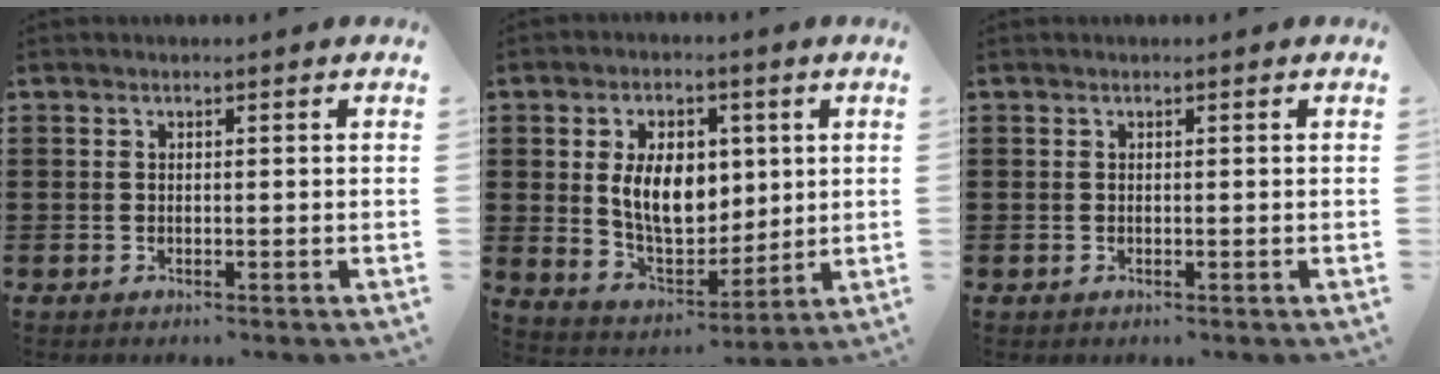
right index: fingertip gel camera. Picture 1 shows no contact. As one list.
[{"total": 9.6, "force": [1.7, 6.3, 7.0], "torque": [-0.139, 0.006, 0.026]}, {"total": 0.0}]